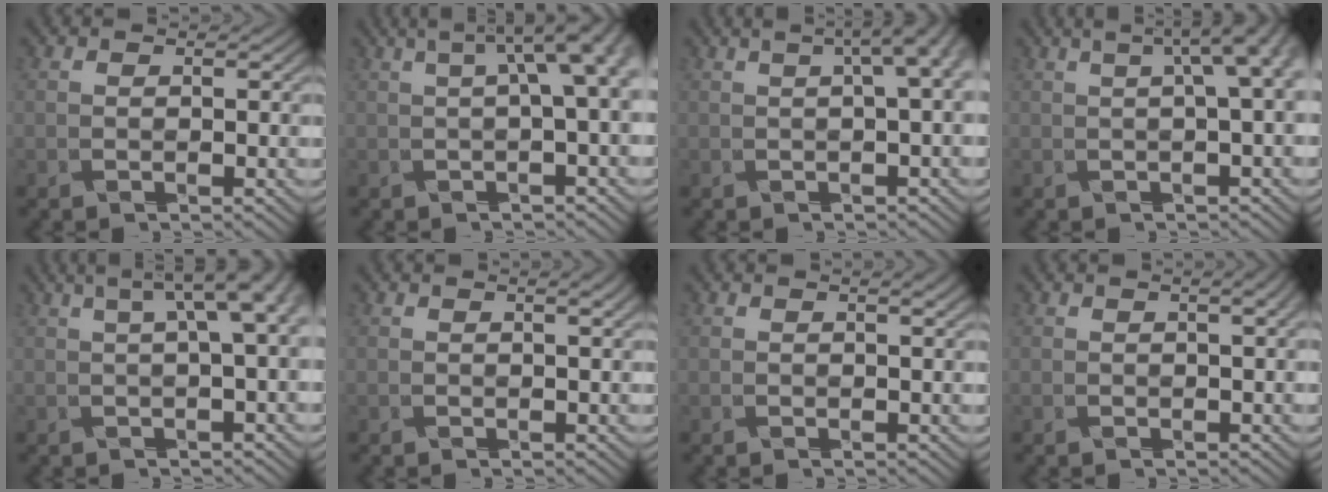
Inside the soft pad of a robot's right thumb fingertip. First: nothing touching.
{"total": 8.1, "force": [1.5, 2.2, 7.7], "torque": [-0.128, 0.011, 0.028]}
{"total": 5.6, "force": [1.3, 1.1, 5.3], "torque": [-0.091, 0.005, 0.025]}
{"total": 6.9, "force": [1.4, 1.6, 6.6], "torque": [-0.107, 0.009, 0.025]}
{"total": 7.4, "force": [2.0, 1.6, 7.0], "torque": [-0.123, 0.010, 0.037]}
{"total": 1.2, "force": [0.3, 0.3, 1.2], "torque": [-0.031, -0.002, 0.011]}
{"total": 0.9, "force": [0.2, 0.2, 0.8], "torque": [-0.025, -0.003, 0.007]}
{"total": 2.1, "force": [0.3, 0.8, 2.0], "torque": [-0.040, -0.005, 0.011]}